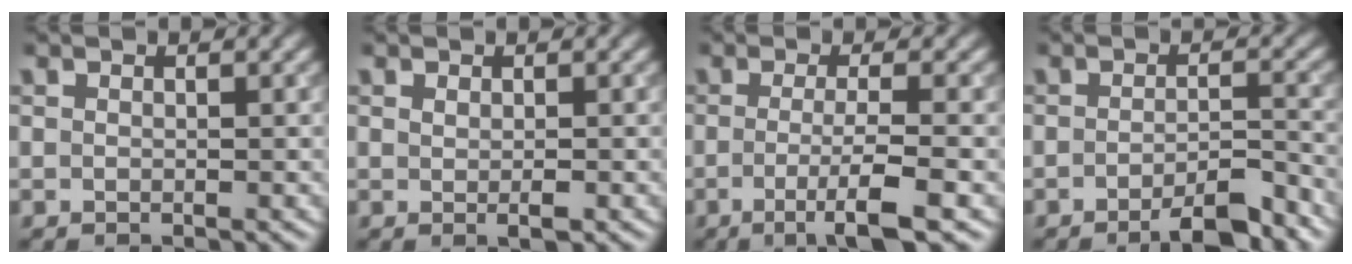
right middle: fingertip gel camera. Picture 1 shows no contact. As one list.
[{"total": 1.0, "force": [0.0, 0.3, 1.0], "torque": [-0.016, -0.004, 0.002]}, {"total": 4.7, "force": [-1.4, 0.8, 4.4], "torque": [-0.072, -0.006, -0.029]}, {"total": 4.4, "force": [-3.0, 0.9, 3.1], "torque": [-0.044, 0.002, -0.048]}]